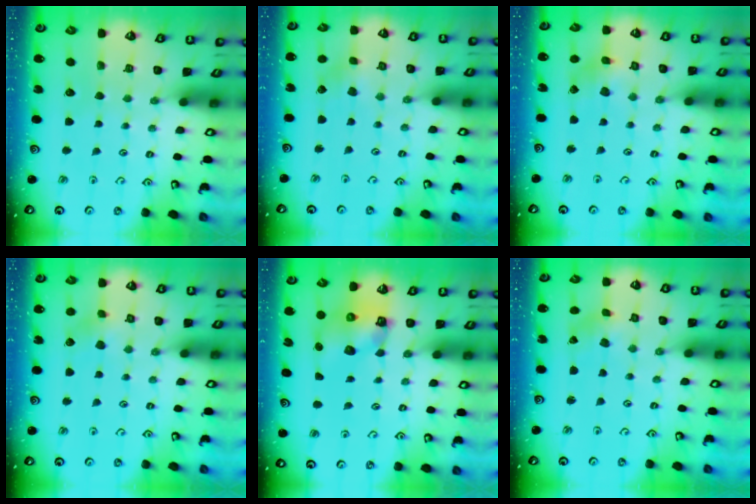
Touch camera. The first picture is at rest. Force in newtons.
{"total": 2.5, "press": 2.5, "slide": 0.3}
{"total": 5.3, "press": 5.3, "slide": 0.6}
{"total": 3.3, "press": 3.3, "slide": 0.5}
{"total": 7.1, "press": 7.0, "slide": 1.0}
{"total": 0.0}